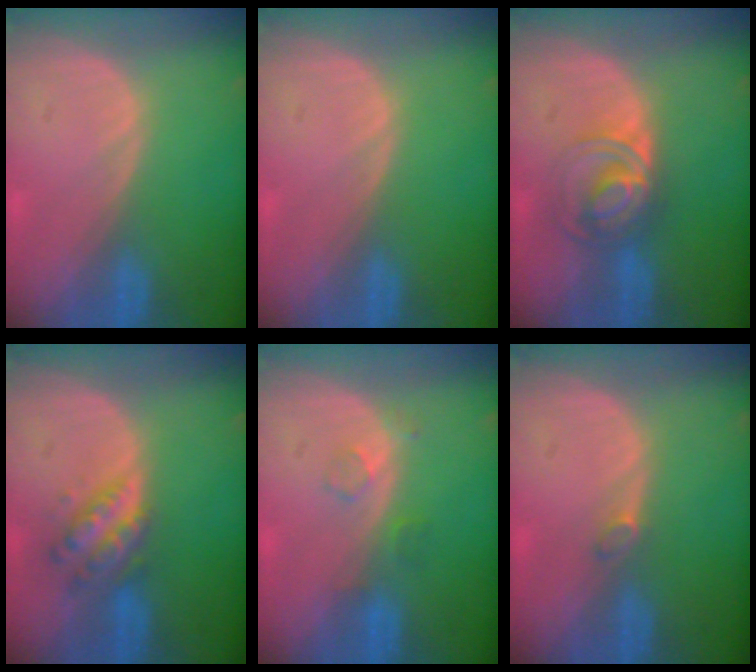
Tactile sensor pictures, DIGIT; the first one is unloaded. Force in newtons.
{"total": 0.0}
{"total": 6.6, "press": 5.8, "slide": 3.2}
{"total": 5.3, "press": 5.2, "slide": 0.4}
{"total": 2.1, "press": 2.1, "slide": 0.2}
{"total": 1.2, "press": 1.2, "slide": 0.2}